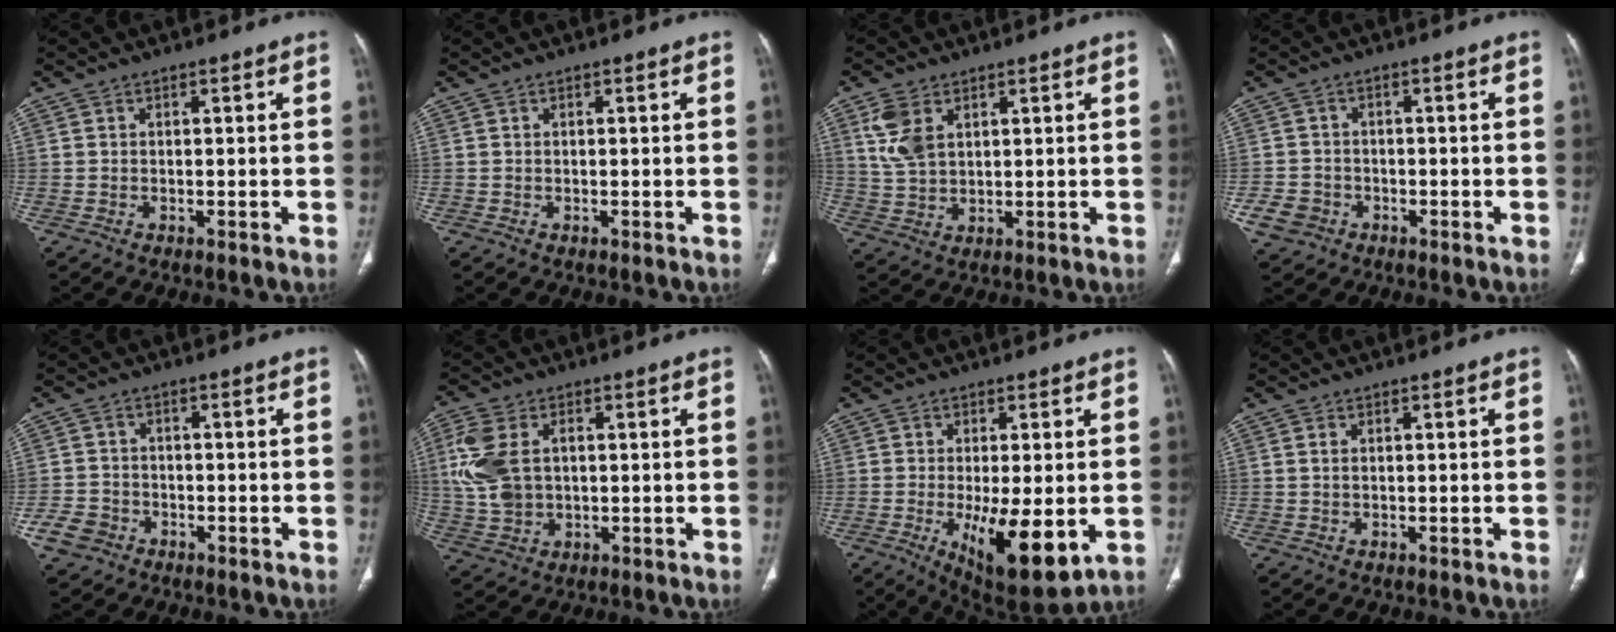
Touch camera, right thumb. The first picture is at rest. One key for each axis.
{"total": 0.0}
{"total": 6.9, "fx": 3.0, "fy": 4.1, "fz": 4.6, "tx": -0.094, "ty": -0.004, "tz": 0.070}
{"total": 5.0, "fx": -2.1, "fy": 4.2, "fz": 1.6, "tx": -0.026, "ty": 0.013, "tz": -0.033}
{"total": 4.8, "fx": -2.5, "fy": 3.9, "fz": 1.4, "tx": -0.019, "ty": 0.018, "tz": -0.043}
{"total": 11.0, "fx": 1.7, "fy": 7.5, "fz": 7.9, "tx": -0.177, "ty": 0.005, "tz": 0.039}
{"total": 13.5, "fx": -3.2, "fy": 4.7, "fz": 12.2, "tx": -0.190, "ty": -0.026, "tz": -0.033}
{"total": 0.8, "fx": 0.3, "fy": 0.4, "fz": 0.6, "tx": -0.017, "ty": 0.002, "tz": 0.008}